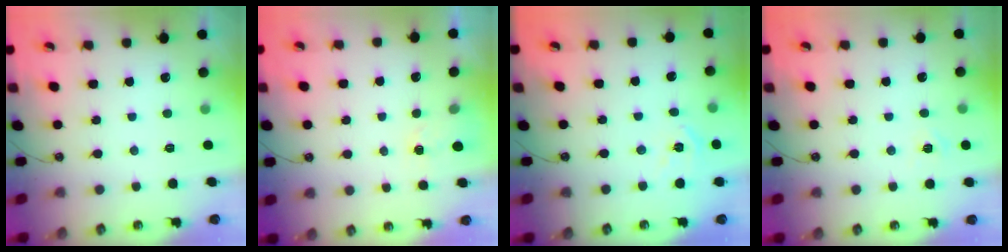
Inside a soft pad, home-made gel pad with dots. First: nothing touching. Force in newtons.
{"total": 1.1, "press": 1.1, "slide": 0.3}
{"total": 7.2, "press": 7.1, "slide": 0.9}
{"total": 4.4, "press": 4.3, "slide": 0.5}